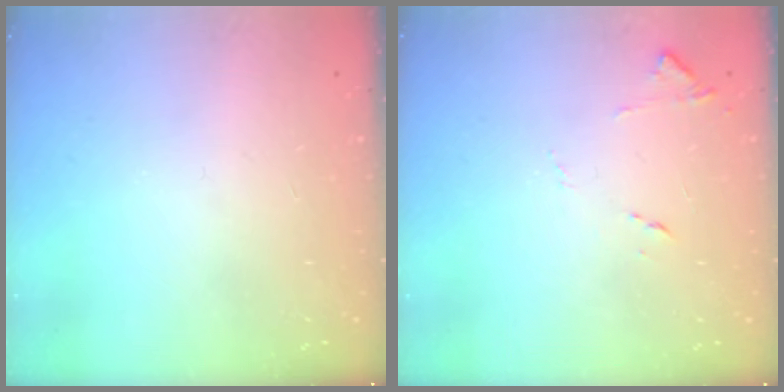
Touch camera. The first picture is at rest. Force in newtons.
{"total": 8.2, "press": 8.2, "slide": 0.6}